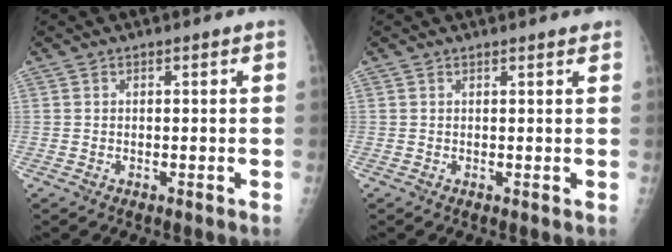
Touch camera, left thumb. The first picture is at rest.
{"total": 1.2, "force": [1.0, 0.0, 0.7], "torque": [-0.007, 0.000, 0.011]}